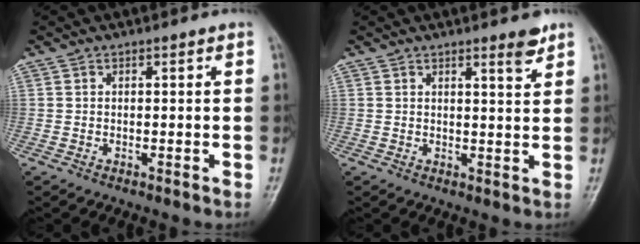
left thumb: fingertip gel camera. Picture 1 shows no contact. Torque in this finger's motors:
{"motor_torque": [-0.45, 0.35, -0.29, 0.05, 0.04]}